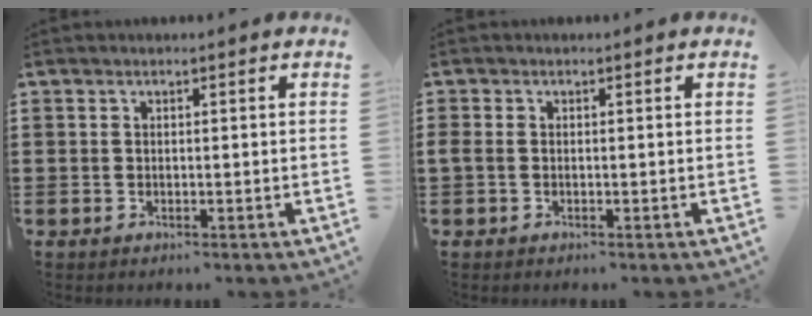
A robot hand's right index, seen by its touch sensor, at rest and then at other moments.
{"total": 0.6, "force": [-0.2, 0.2, 0.5], "torque": [-0.018, -0.005, -0.006]}